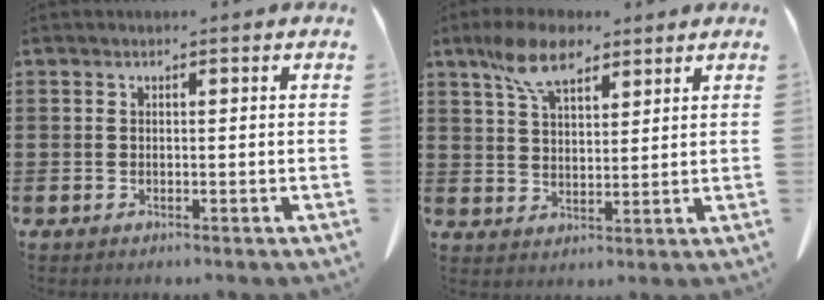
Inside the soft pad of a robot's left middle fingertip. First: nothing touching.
{"total": 8.1, "force": [5.6, 3.3, 4.8], "torque": [-0.111, 0.000, 0.105]}